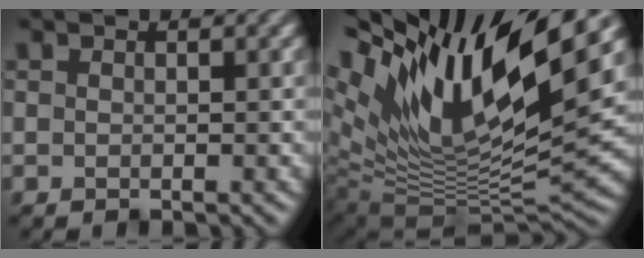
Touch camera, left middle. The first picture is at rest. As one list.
[{"total": 16.5, "force": [8.1, 5.4, 13.2], "torque": [-0.263, 0.023, 0.146]}]